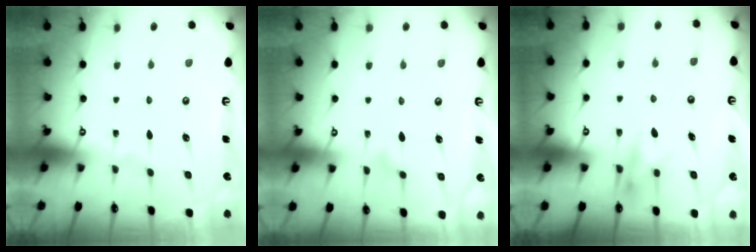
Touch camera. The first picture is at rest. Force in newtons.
{"total": 8.6, "press": 8.6, "slide": 0.9}
{"total": 7.6, "press": 7.6, "slide": 0.9}